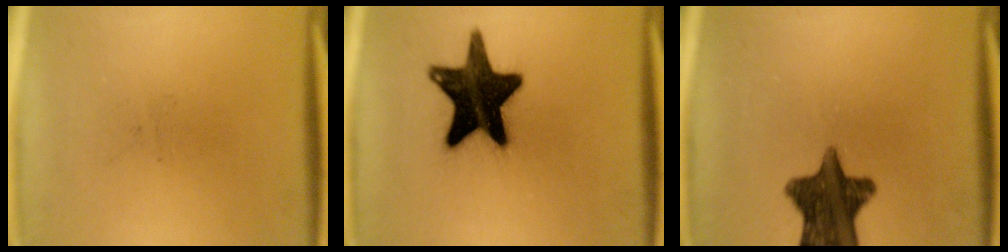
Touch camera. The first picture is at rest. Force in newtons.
{"total": 18.1}
{"total": 12.0}